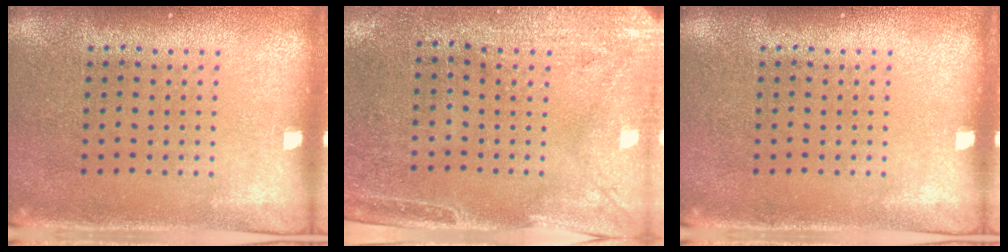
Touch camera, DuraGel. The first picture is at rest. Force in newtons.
{"total": 3.0, "press": 2.4, "slide": 1.7}
{"total": 0.0}